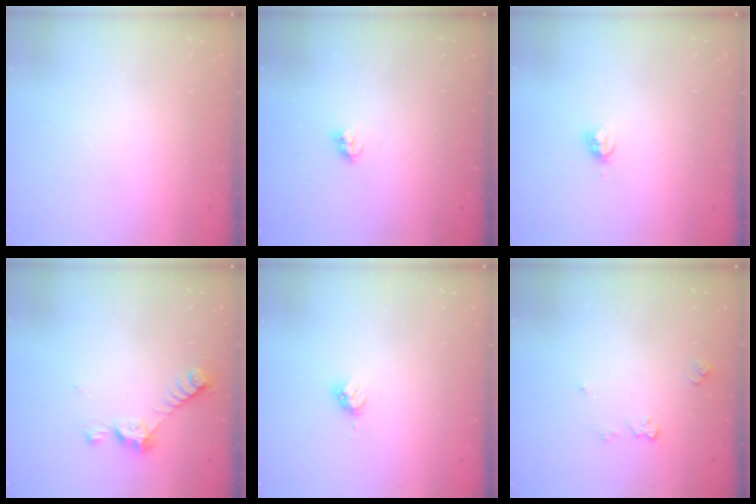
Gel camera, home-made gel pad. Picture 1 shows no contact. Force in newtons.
{"total": 3.6, "press": 3.6, "slide": 0.5}
{"total": 3.9, "press": 3.9, "slide": 0.4}
{"total": 6.5, "press": 6.5, "slide": 0.7}
{"total": 4.3, "press": 4.3, "slide": 0.3}
{"total": 5.9, "press": 5.9, "slide": 0.8}